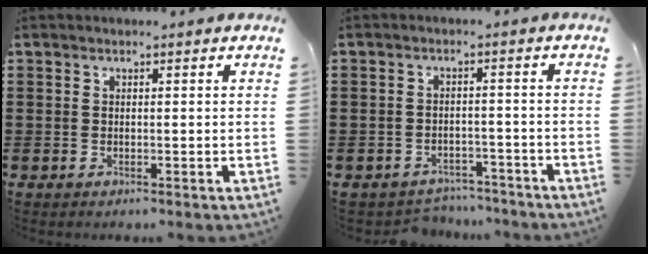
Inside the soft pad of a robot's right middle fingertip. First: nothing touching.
{"total": 3.0, "force": [-3.0, 0.6, -0.3], "torque": [-0.005, 0.000, -0.065]}